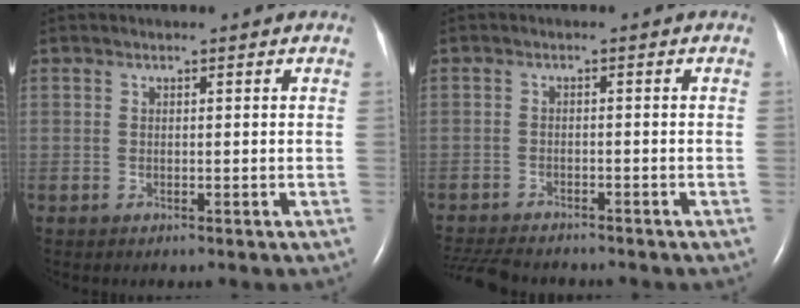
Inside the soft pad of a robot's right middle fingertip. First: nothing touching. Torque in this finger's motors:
{"motor_torque": [0.04, -0.04, 0.02, 0.03]}